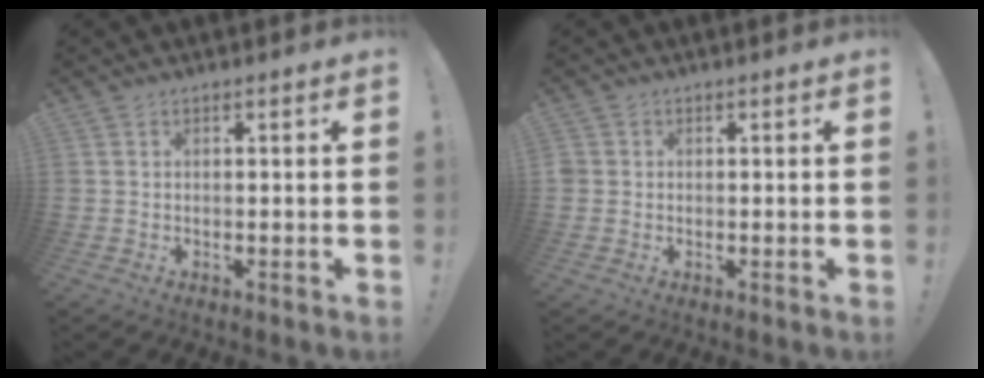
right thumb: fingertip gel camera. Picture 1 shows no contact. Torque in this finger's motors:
{"motor_torque": [-0.04, 0.04, 0.10, -0.09, 0.00]}